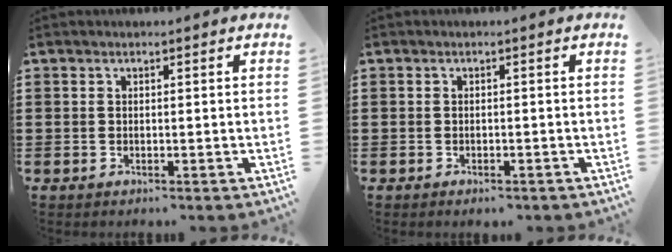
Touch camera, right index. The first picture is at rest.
{"total": 0.7, "force": [-0.6, 0.3, 0.2], "torque": [-0.007, -0.001, -0.012]}